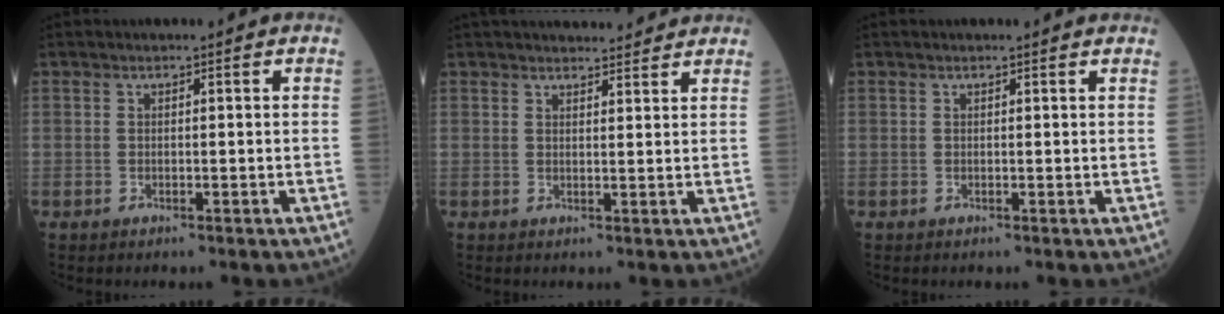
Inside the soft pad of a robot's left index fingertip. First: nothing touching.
{"total": 8.1, "force": [7.7, 1.8, 2.1], "torque": [-0.018, 0.018, 0.093]}
{"total": 1.3, "force": [1.3, 0.1, 0.2], "torque": [-0.010, 0.004, 0.008]}